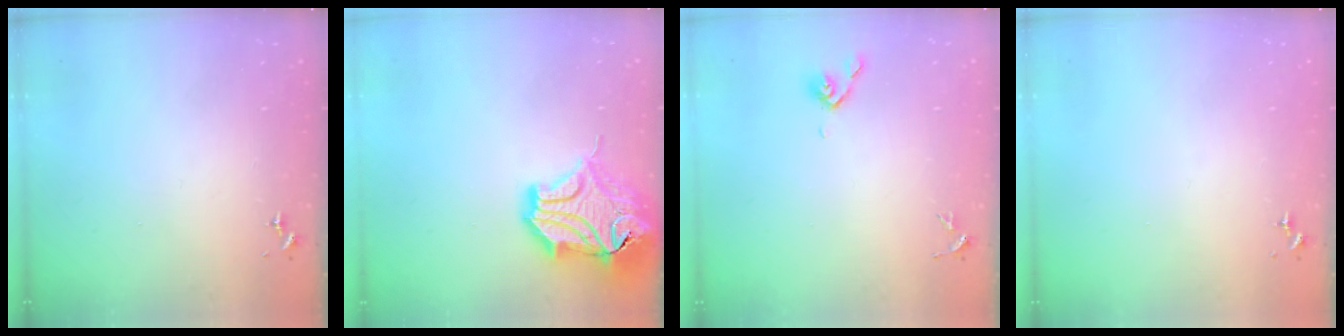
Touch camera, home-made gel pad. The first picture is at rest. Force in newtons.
{"total": 20.0, "press": 19.8, "slide": 2.7}
{"total": 5.1, "press": 4.9, "slide": 1.2}
{"total": 0.0}